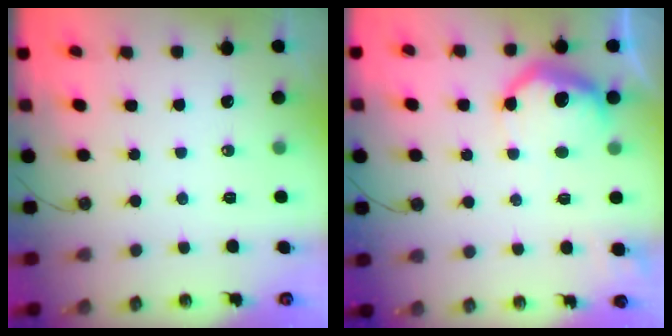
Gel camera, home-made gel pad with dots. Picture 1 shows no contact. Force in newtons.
{"total": 9.9, "press": 9.9, "slide": 0.7}